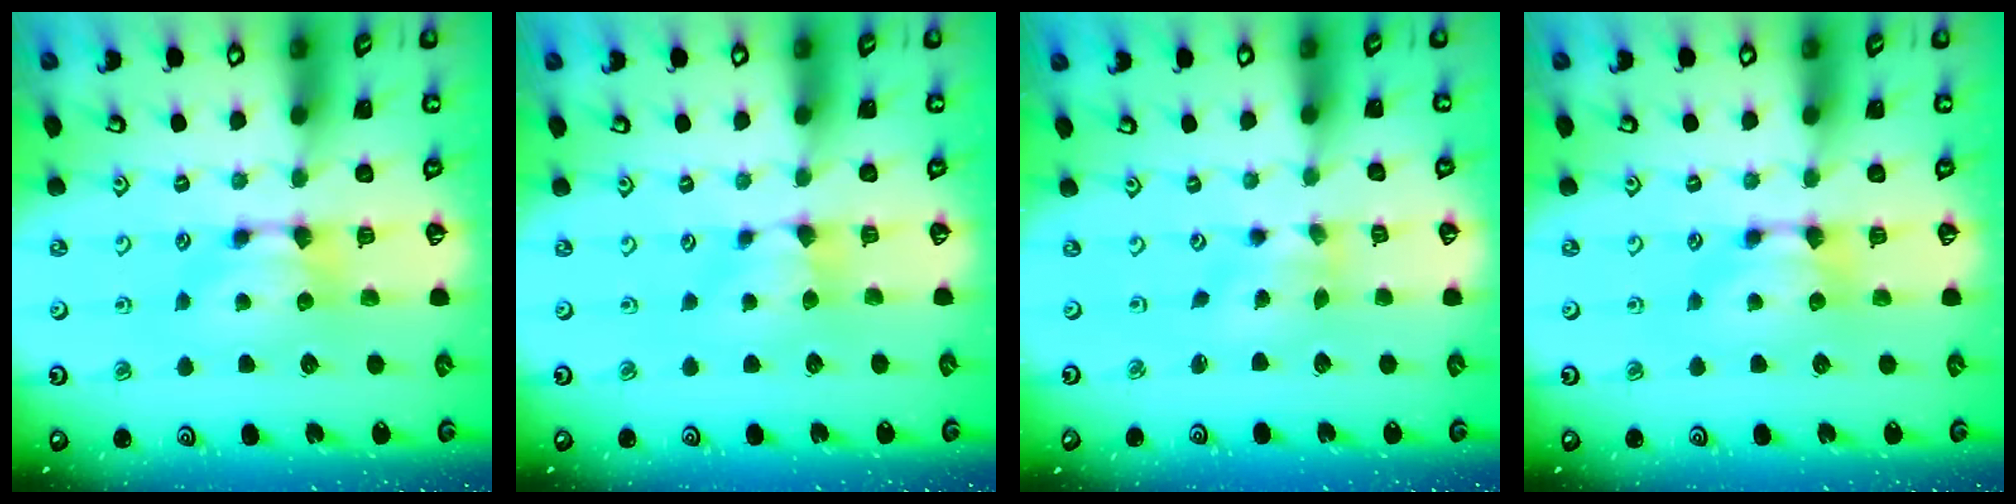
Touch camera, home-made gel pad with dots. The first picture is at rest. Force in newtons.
{"total": 0.6, "press": 0.2, "slide": 0.5}
{"total": 1.2, "press": 0.0, "slide": 1.2}
{"total": 0.0}